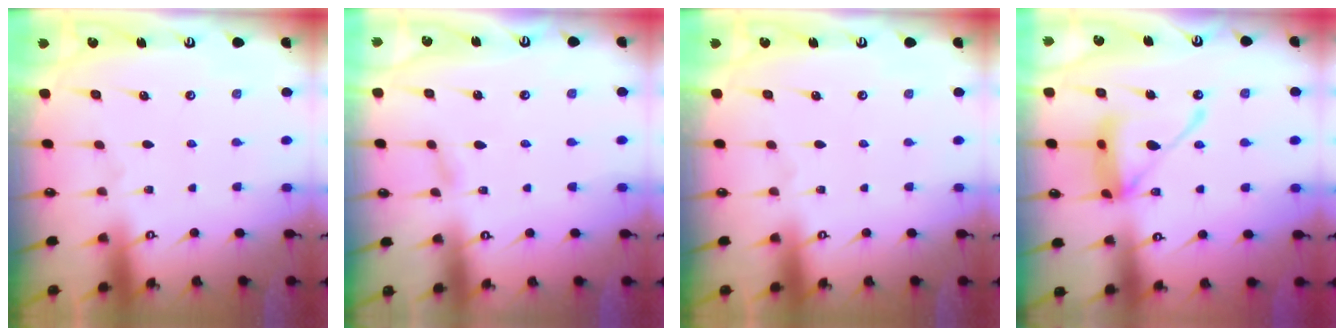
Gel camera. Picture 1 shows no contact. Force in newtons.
{"total": 2.1, "press": 2.1, "slide": 0.3}
{"total": 0.0}
{"total": 14.5, "press": 14.4, "slide": 1.6}